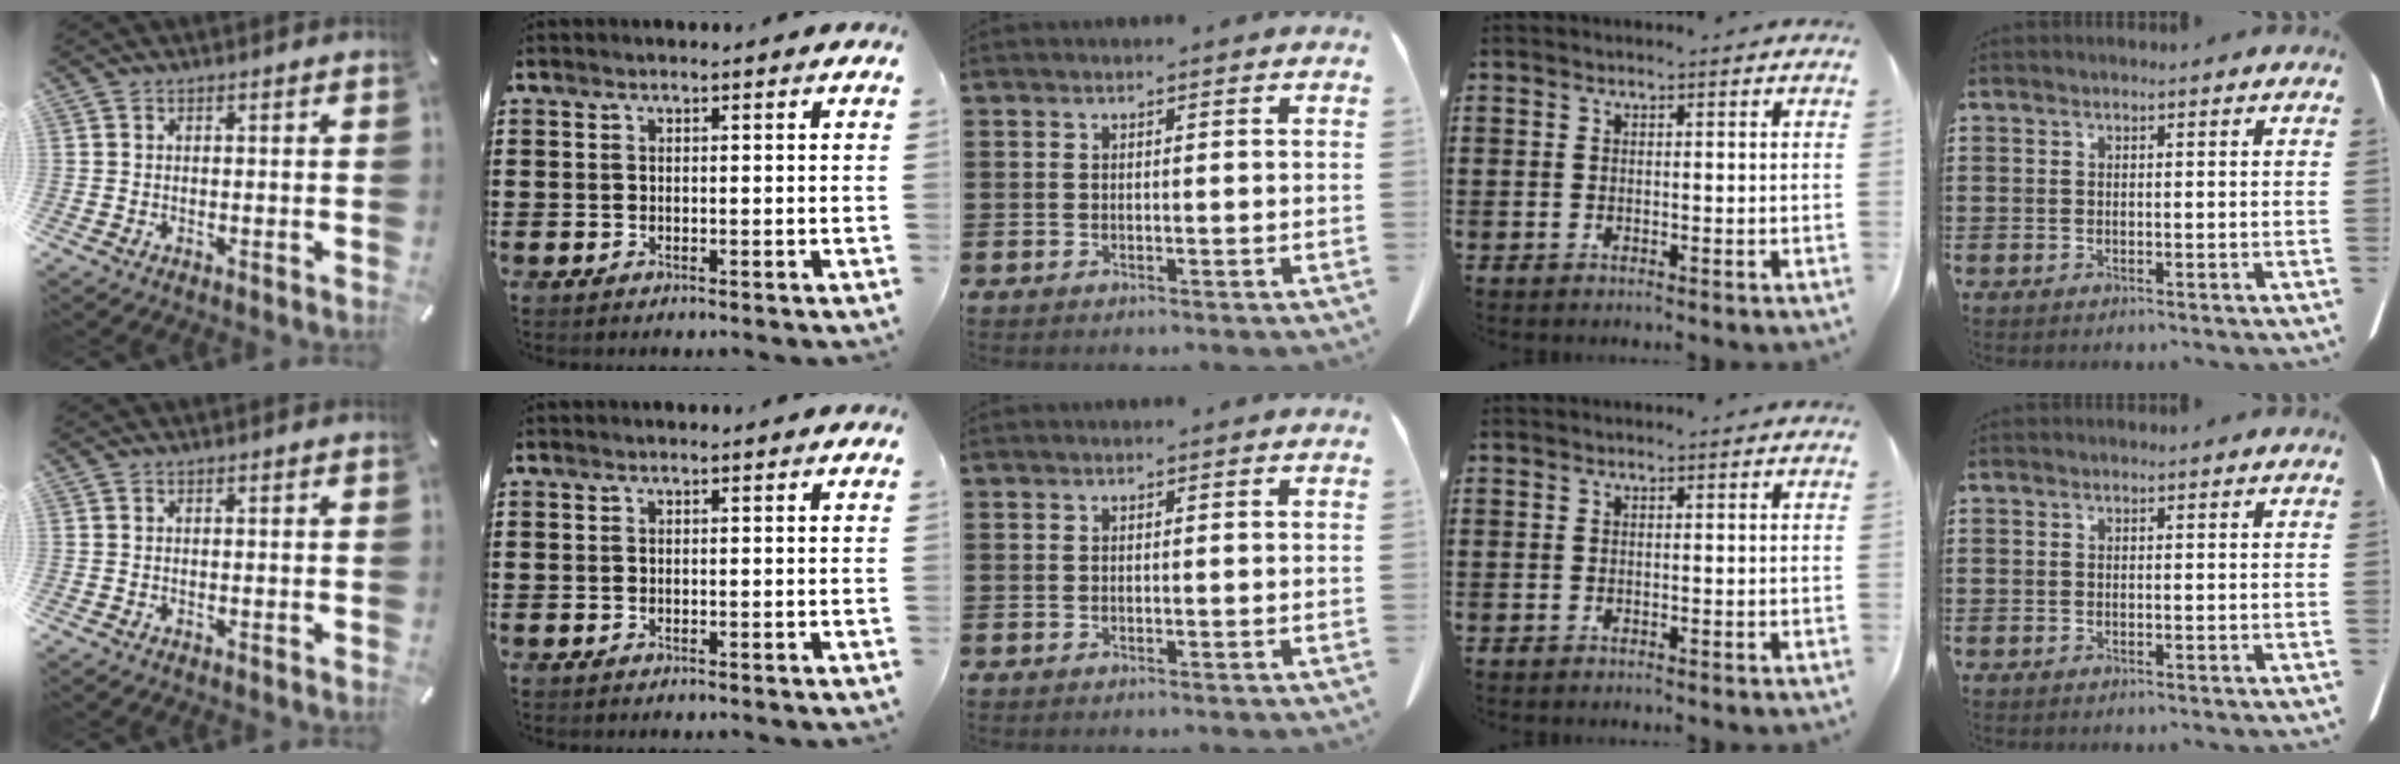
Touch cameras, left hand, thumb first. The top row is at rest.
{}